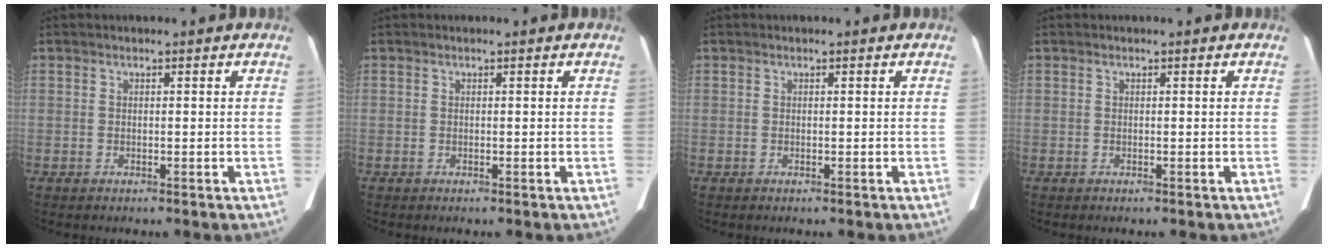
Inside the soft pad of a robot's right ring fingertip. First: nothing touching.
{"total": 0.0}
{"total": 0.0}
{"total": 0.0}